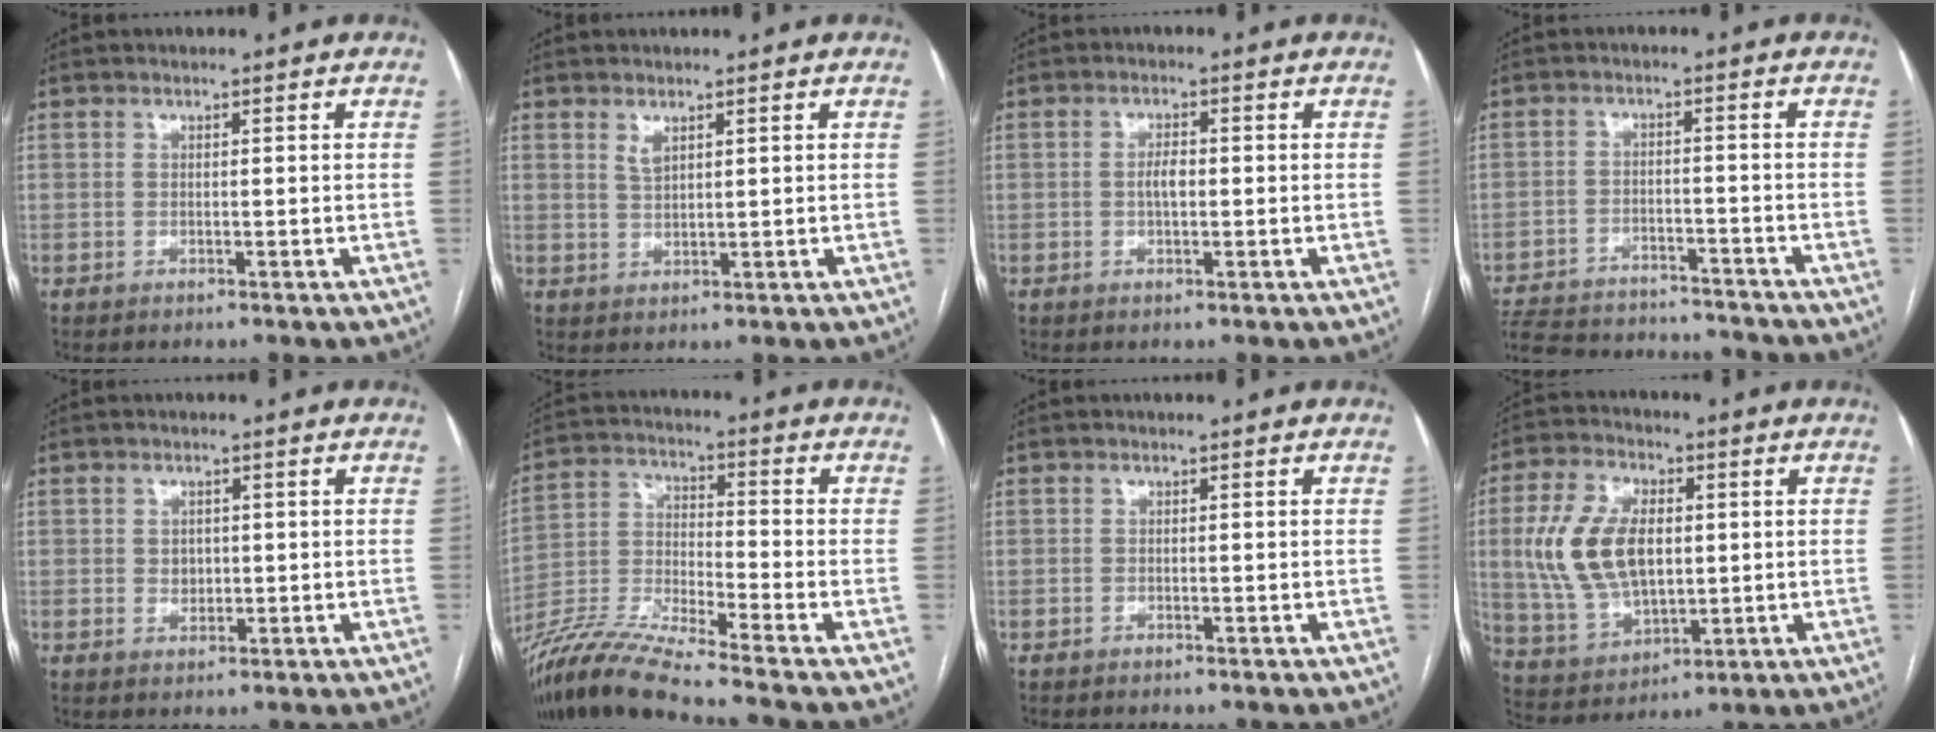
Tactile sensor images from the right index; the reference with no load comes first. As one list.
[{"total": 1.9, "force": [1.2, 0.7, 1.2], "torque": [-0.026, -0.002, 0.029]}, {"total": 2.4, "force": [-0.2, 0.9, 2.2], "torque": [-0.043, 0.004, -0.003]}, {"total": 19.9, "force": [-18.5, 3.5, 6.6], "torque": [-0.156, -0.020, -0.266]}, {"total": 2.2, "force": [0.2, 1.8, 1.1], "torque": [-0.017, 0.001, 0.007]}, {"total": 12.2, "force": [-11.0, -1.9, 4.9], "torque": [-0.100, -0.006, -0.211]}, {"total": 0.6, "force": [-0.6, 0.1, 0.2], "torque": [-0.007, -0.001, -0.011]}, {"total": 13.7, "force": [1.6, 7.9, 11.1], "torque": [-0.243, 0.018, 0.040]}]